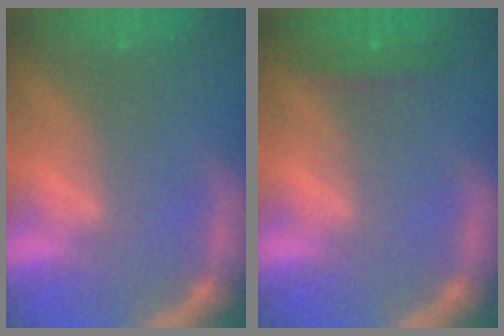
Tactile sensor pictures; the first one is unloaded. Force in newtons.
{"total": 1.4}